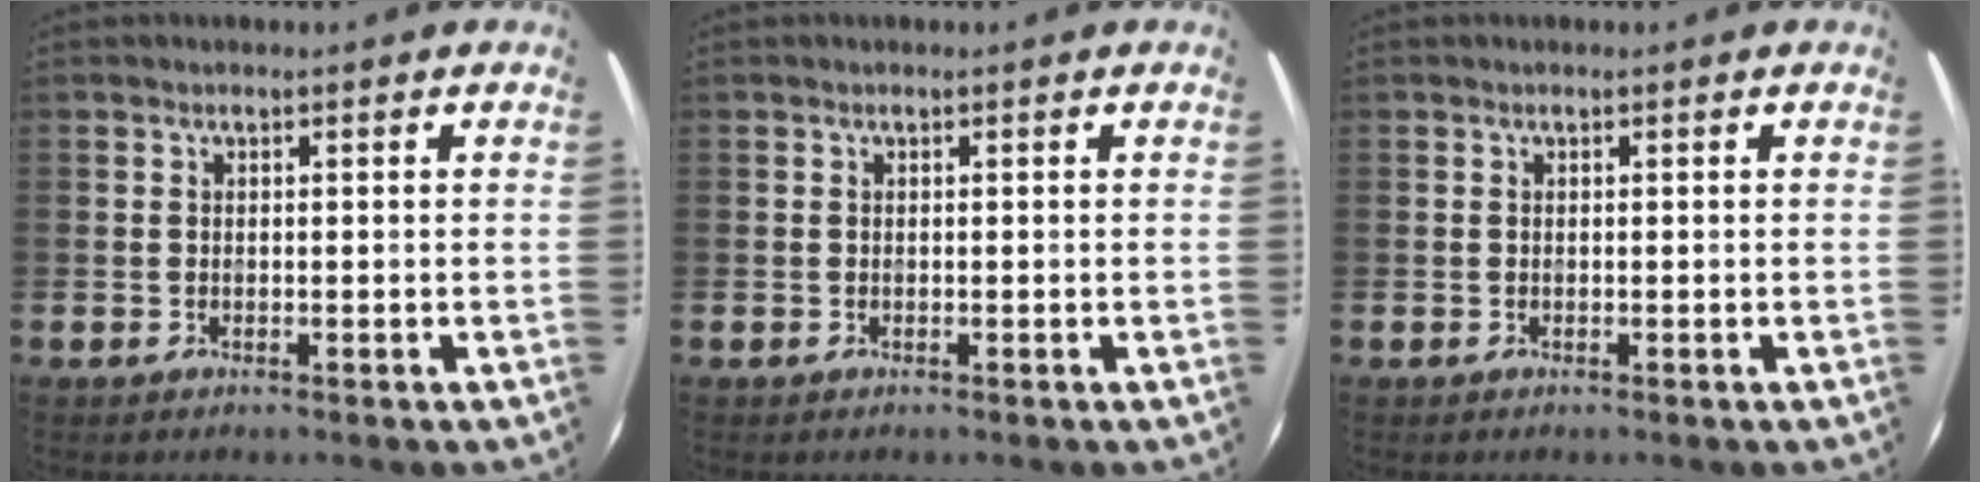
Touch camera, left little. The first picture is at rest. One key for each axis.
{"total": 0.0}
{"total": 0.0}